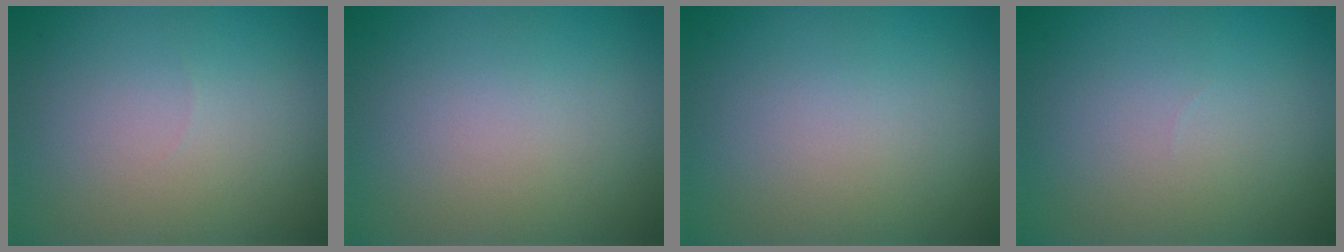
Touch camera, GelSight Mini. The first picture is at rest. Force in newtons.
{"total": 0.0}
{"total": 0.0}
{"total": 0.0}